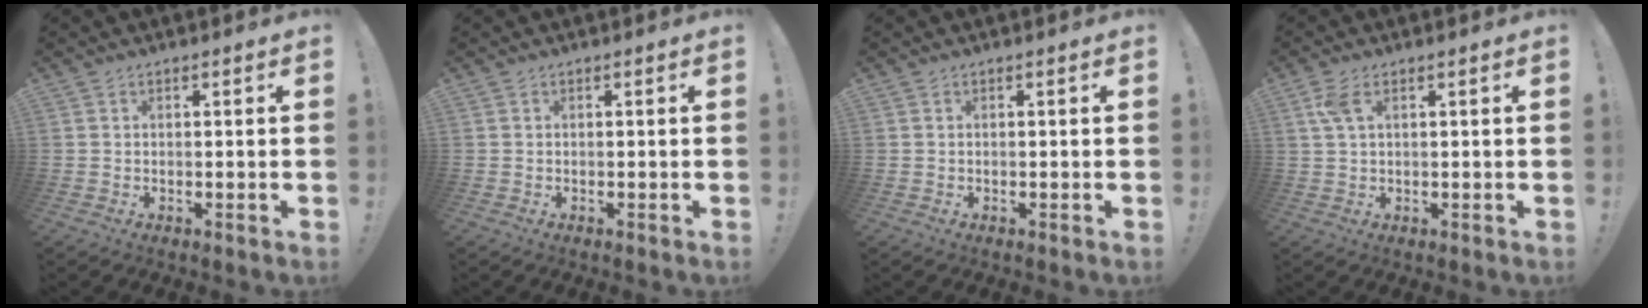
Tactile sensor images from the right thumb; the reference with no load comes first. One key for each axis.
{"total": 0.0}
{"total": 0.0}
{"total": 3.8, "fx": 1.6, "fy": 1.5, "fz": 3.1, "tx": -0.060, "ty": 0.001, "tz": 0.029}